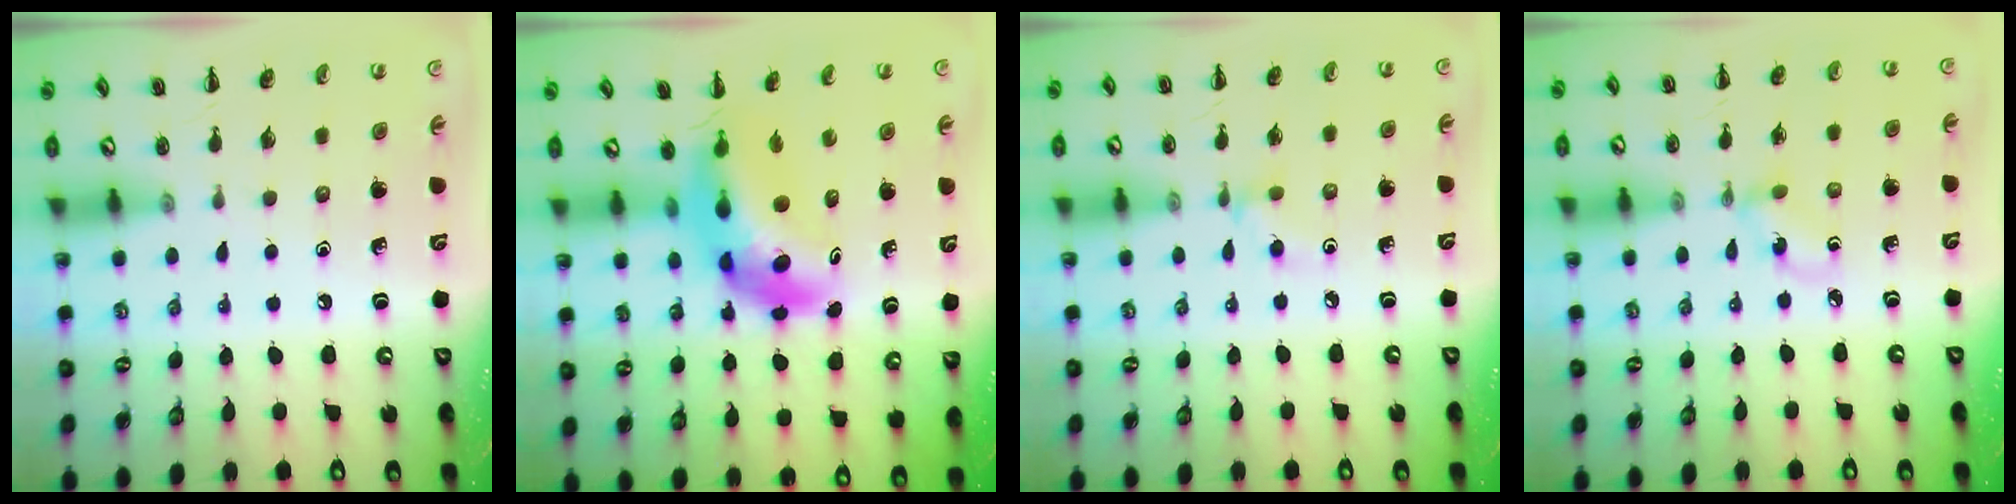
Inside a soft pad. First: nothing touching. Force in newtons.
{"total": 9.3, "press": 8.8, "slide": 3.1}
{"total": 3.7, "press": 3.5, "slide": 1.3}
{"total": 1.6, "press": 1.4, "slide": 0.6}